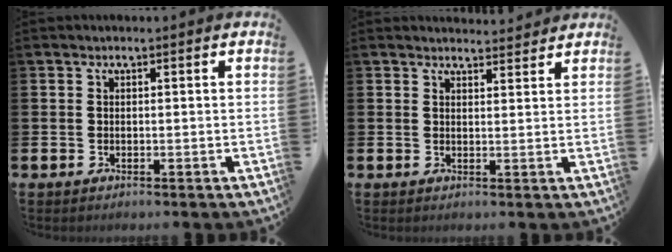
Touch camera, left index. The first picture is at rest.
{"total": 2.6, "force": [2.5, 0.3, -0.1], "torque": [0.007, -0.018, 0.044]}